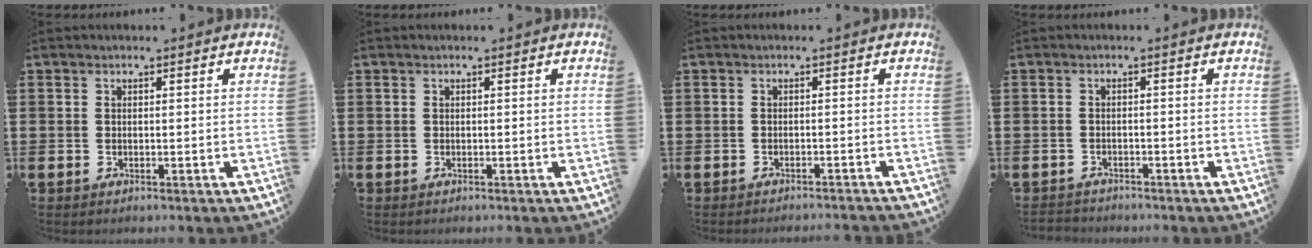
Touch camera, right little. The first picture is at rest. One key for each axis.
{"total": 0.0}
{"total": 0.9, "fx": -0.9, "fy": -0.2, "fz": 0.0, "tx": 0.000, "ty": 0.000, "tz": -0.019}
{"total": 1.1, "fx": -1.1, "fy": 0.2, "fz": -0.2, "tx": 0.000, "ty": 0.003, "tz": -0.025}